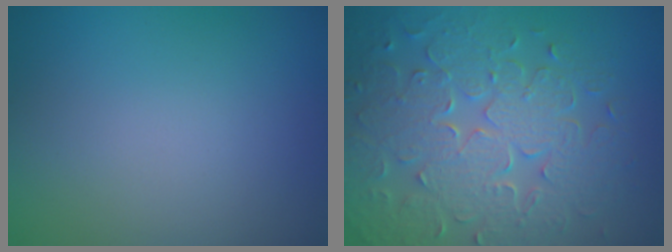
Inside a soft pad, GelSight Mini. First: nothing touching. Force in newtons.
{"total": 8.3, "press": 5.9, "slide": 5.8}